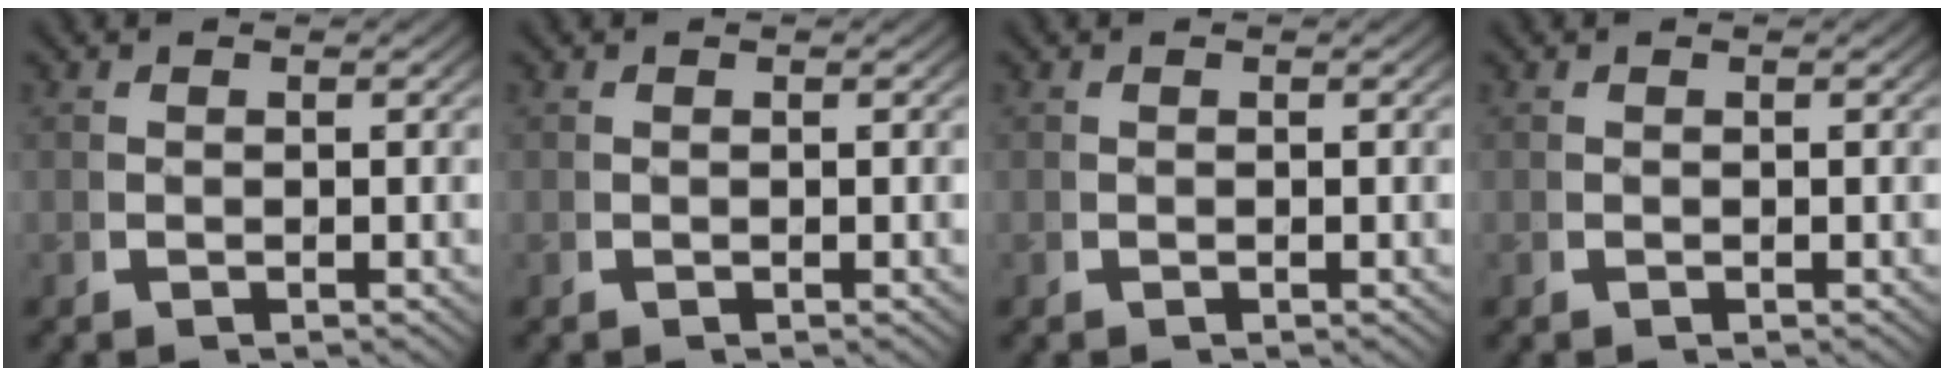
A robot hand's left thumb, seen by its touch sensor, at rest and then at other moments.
{"total": 0.0}
{"total": 0.0}
{"total": 0.0}